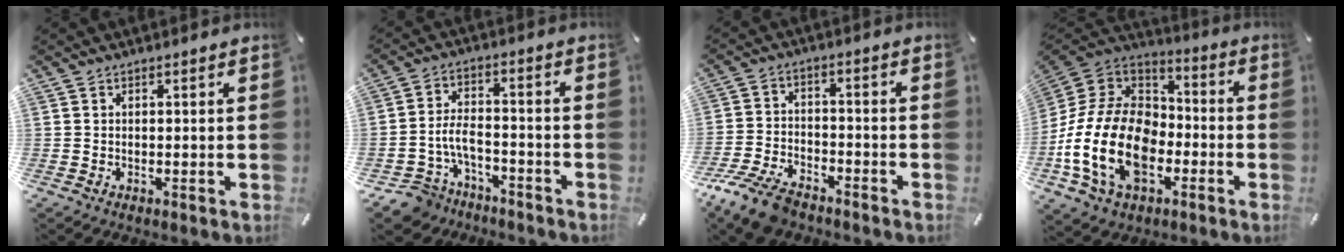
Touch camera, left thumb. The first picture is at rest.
{"total": 7.8, "force": [-4.9, 4.9, 3.6], "torque": [-0.081, 0.017, -0.097]}
{"total": 10.0, "force": [-7.7, 4.4, 4.6], "torque": [-0.100, 0.034, -0.148]}
{"total": 22.3, "force": [-7.5, 15.2, 14.5], "torque": [-0.324, 0.029, -0.124]}